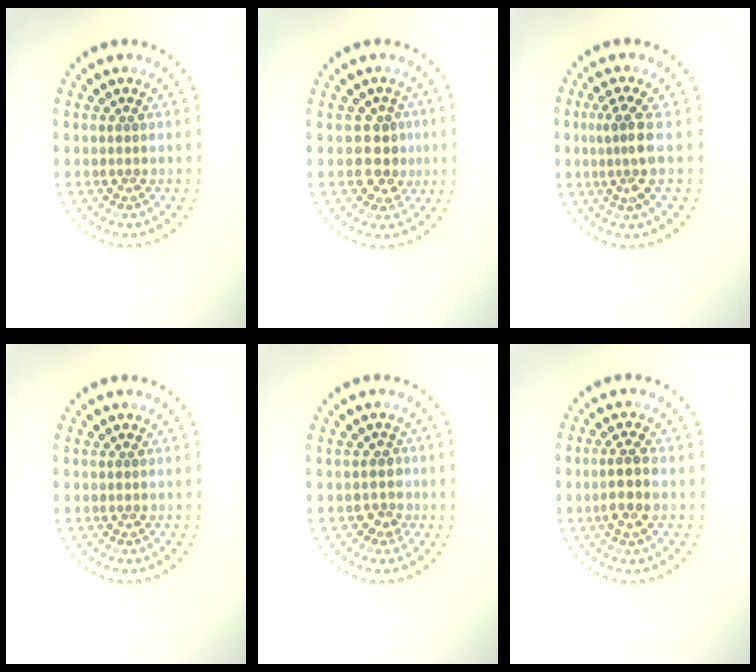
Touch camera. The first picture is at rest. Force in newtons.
{"total": 2.9, "press": 2.7, "slide": 1.2}
{"total": 2.7, "press": 2.1, "slide": 1.7}
{"total": 0.0}
{"total": 1.6, "press": 1.2, "slide": 1.0}
{"total": 2.6, "press": 2.4, "slide": 1.0}